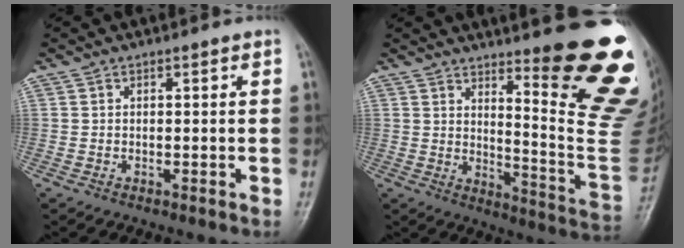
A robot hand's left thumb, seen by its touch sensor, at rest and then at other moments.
{"total": 22.3, "force": [11.8, 3.9, 18.5], "torque": [-0.195, -0.087, 0.168]}